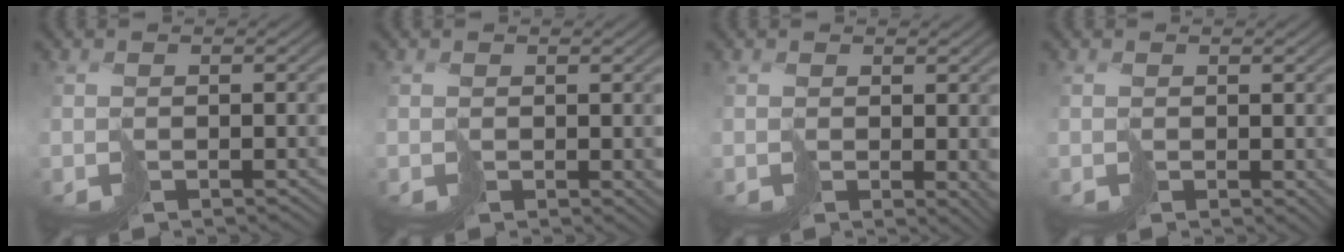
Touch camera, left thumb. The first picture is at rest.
{"total": 1.1, "force": [0.6, 0.7, 0.6], "torque": [-0.014, -0.003, 0.014]}
{"total": 2.5, "force": [0.7, 1.4, 2.0], "torque": [-0.036, -0.007, 0.016]}
{"total": 1.1, "force": [0.6, 0.7, 0.7], "torque": [-0.016, -0.001, 0.012]}